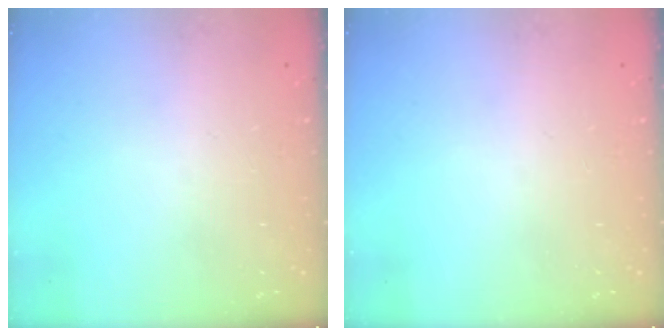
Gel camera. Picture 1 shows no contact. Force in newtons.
{"total": 0.0}